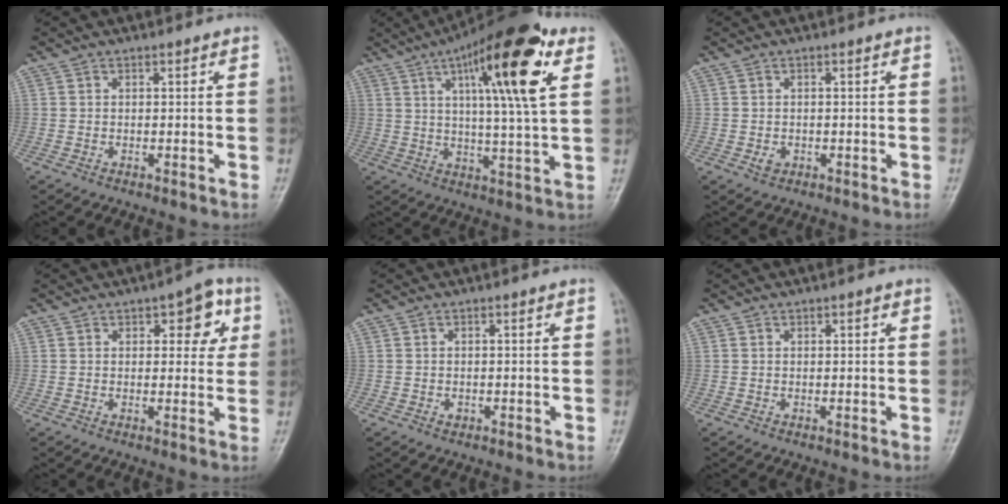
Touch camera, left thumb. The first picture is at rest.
{"total": 19.0, "force": [7.5, 4.0, 17.0], "torque": [-0.253, -0.012, 0.114]}
{"total": 1.7, "force": [-0.5, 1.3, 0.9], "torque": [-0.008, 0.002, -0.006]}
{"total": 7.4, "force": [2.8, 3.7, 5.7], "torque": [-0.035, -0.003, 0.027]}
{"total": 0.9, "force": [-0.3, 0.7, 0.4], "torque": [-0.002, 0.002, -0.003]}
{"total": 0.9, "force": [0.4, 0.4, 0.7], "torque": [-0.006, 0.002, 0.005]}